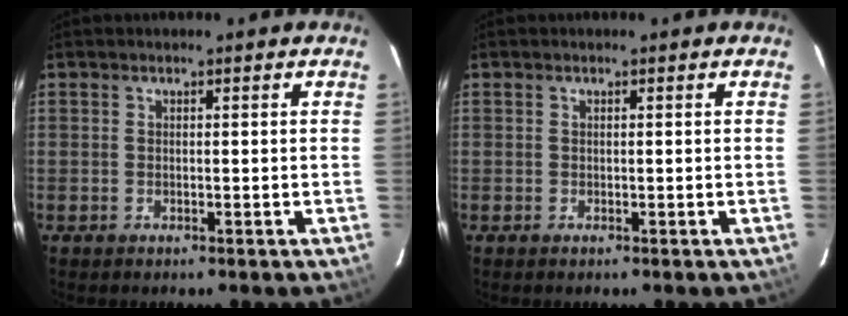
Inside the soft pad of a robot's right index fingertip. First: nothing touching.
{"total": 0.0}